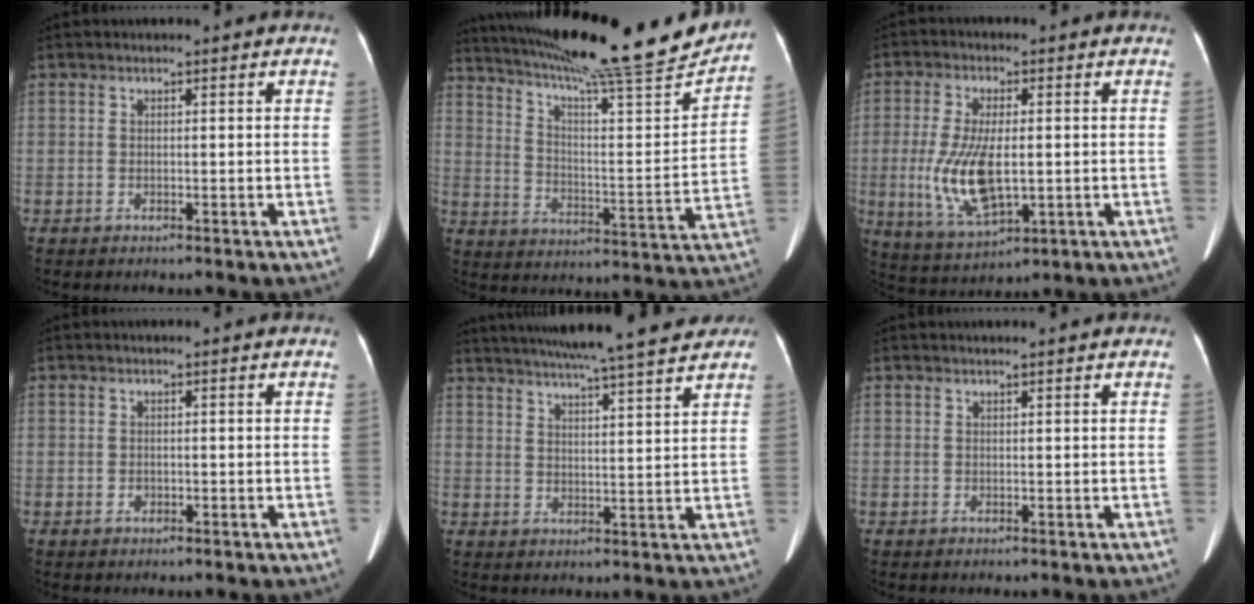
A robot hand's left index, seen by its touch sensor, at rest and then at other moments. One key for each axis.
{"total": 25.4, "fx": 22.3, "fy": 0.8, "fz": 12.1, "tx": -0.204, "ty": -0.035, "tz": 0.317}
{"total": 10.3, "fx": -1.1, "fy": 3.8, "fz": 9.5, "tx": -0.207, "ty": -0.011, "tz": -0.010}
{"total": 0.8, "fx": -0.4, "fy": 0.6, "fz": 0.3, "tx": -0.009, "ty": 0.000, "tz": -0.007}
{"total": 19.0, "fx": 16.6, "fy": 1.4, "fz": 9.1, "tx": -0.150, "ty": 0.021, "tz": 0.224}
{"total": 1.6, "fx": 1.4, "fy": 0.0, "fz": 0.8, "tx": -0.009, "ty": 0.013, "tz": 0.018}